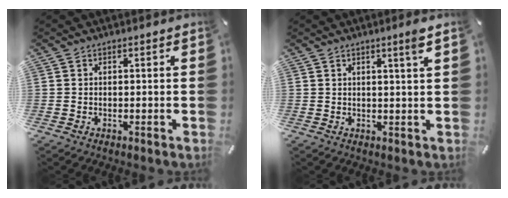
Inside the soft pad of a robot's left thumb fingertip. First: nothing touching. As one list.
[{"total": 3.1, "force": [1.7, -0.1, 2.6], "torque": [-0.045, -0.007, 0.026]}]